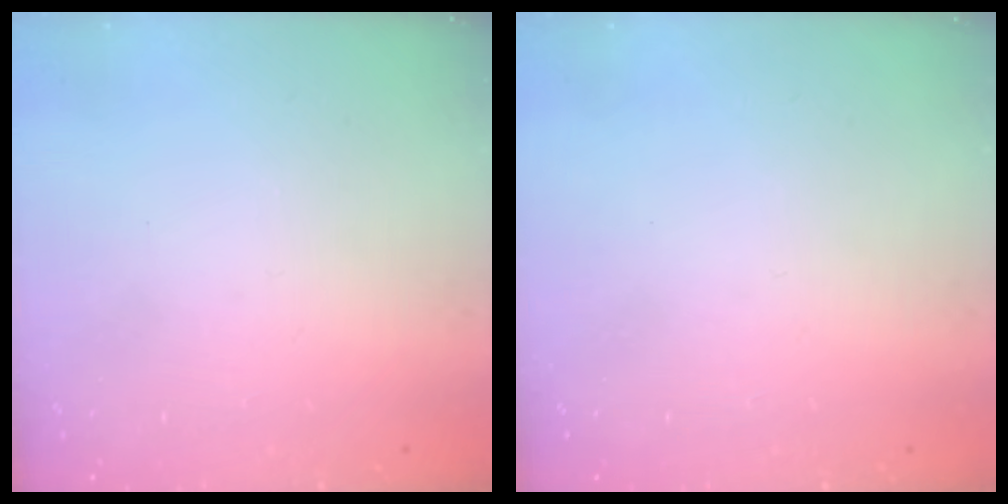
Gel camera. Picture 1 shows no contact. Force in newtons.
{"total": 0.0}